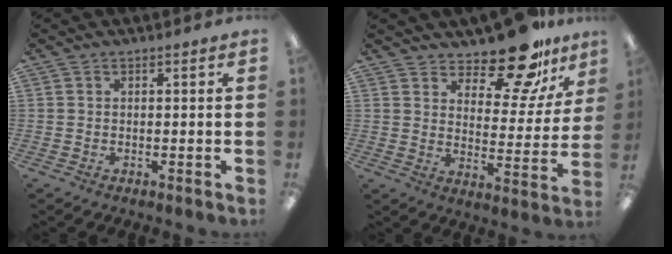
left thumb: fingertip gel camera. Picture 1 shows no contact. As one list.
[{"total": 15.7, "force": [12.9, 5.5, 7.1], "torque": [-0.099, -0.096, 0.220]}]